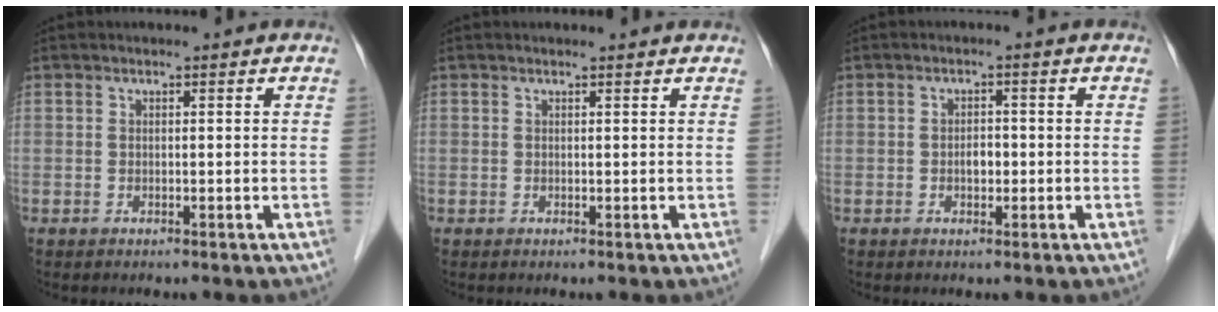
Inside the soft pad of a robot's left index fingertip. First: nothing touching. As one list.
[{"total": 1.4, "force": [1.4, 0.2, 0.2], "torque": [-0.014, 0.006, 0.014]}, {"total": 1.9, "force": [-0.5, 1.1, 1.4], "torque": [-0.021, 0.004, -0.006]}]